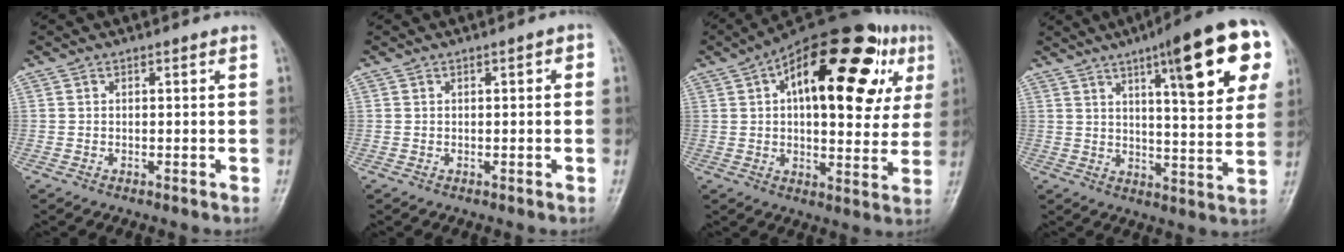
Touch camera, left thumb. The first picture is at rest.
{"total": 1.4, "force": [0.2, 0.6, 1.2], "torque": [-0.012, 0.004, 0.000]}
{"total": 27.9, "force": [9.6, 12.8, 22.8], "torque": [-0.295, 0.026, 0.131]}
{"total": 20.7, "force": [8.7, 4.8, 18.2], "torque": [-0.216, -0.017, 0.115]}